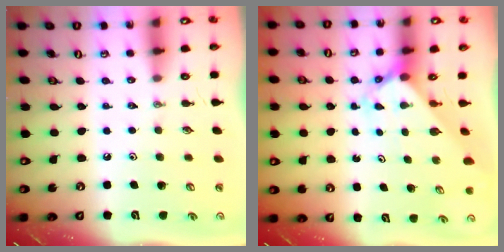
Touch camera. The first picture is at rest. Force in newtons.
{"total": 2.4, "press": 2.4, "slide": 0.2}